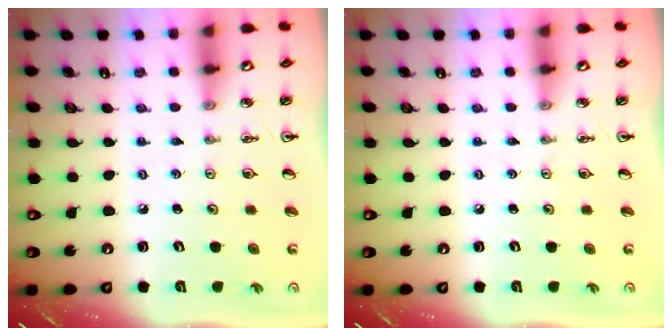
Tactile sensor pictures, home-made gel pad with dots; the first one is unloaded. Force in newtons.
{"total": 0.0}